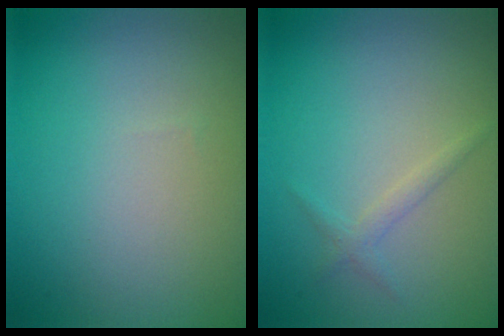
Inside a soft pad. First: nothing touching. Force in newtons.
{"total": 1.1, "press": 1.1, "slide": 0.0}